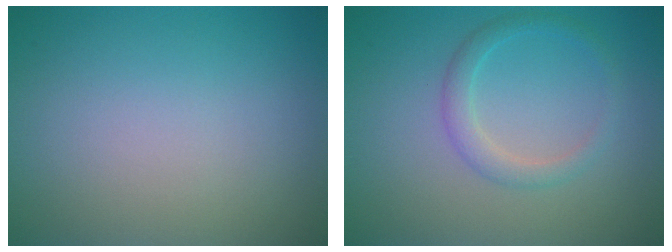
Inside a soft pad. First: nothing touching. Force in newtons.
{"total": 2.0, "press": 2.0, "slide": 0.2}